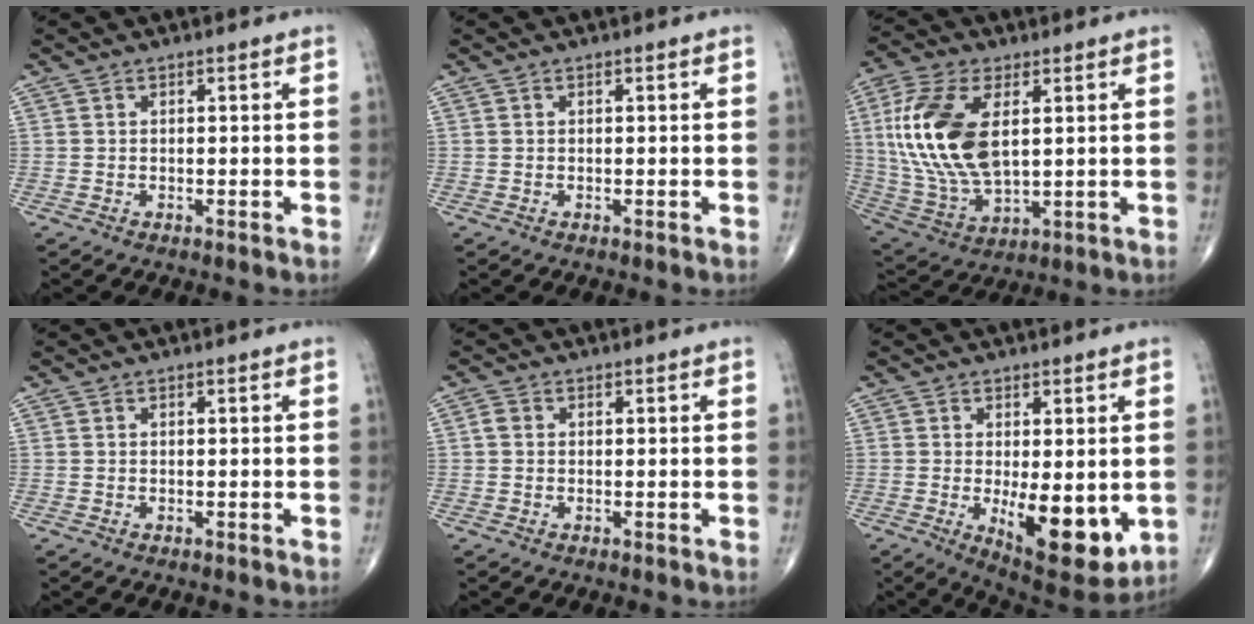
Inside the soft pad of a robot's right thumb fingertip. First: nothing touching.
{"total": 0.0}
{"total": 18.9, "force": [3.6, 9.9, 15.7], "torque": [-0.333, -0.014, 0.073]}
{"total": 0.0}
{"total": 1.4, "force": [0.1, 1.2, 0.8], "torque": [-0.012, 0.004, -0.001]}
{"total": 13.0, "force": [-2.2, 5.3, 11.7], "torque": [-0.146, -0.029, -0.014]}